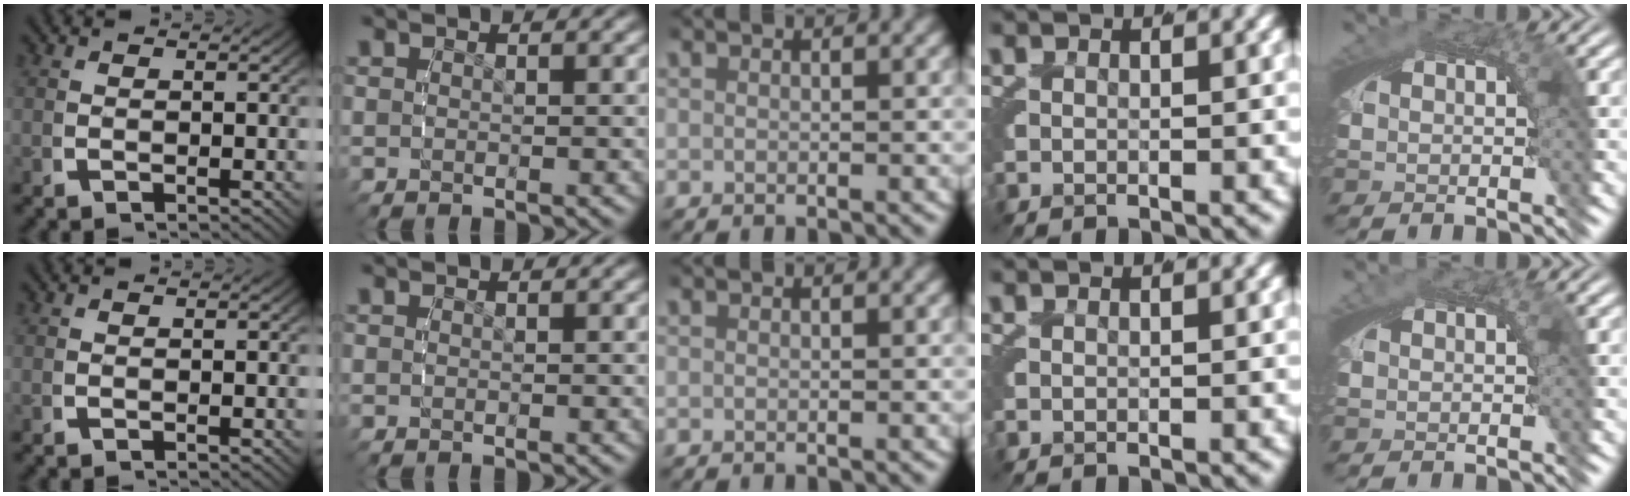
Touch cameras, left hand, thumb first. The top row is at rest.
{"little": {"total": 0.5, "force": [-0.3, -0.2, -0.4], "torque": [0.007, -0.003, -0.004]}}